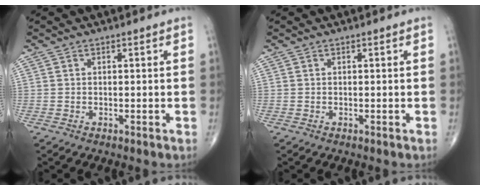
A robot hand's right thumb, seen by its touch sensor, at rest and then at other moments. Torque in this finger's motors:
{"motor_torque": [0.03, 0.02, -0.04, -0.04, 0.00]}